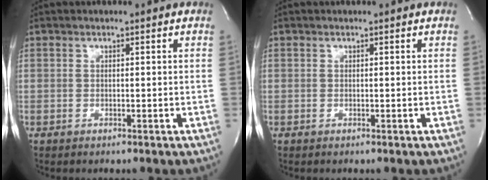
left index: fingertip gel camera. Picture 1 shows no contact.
{"total": 0.0}